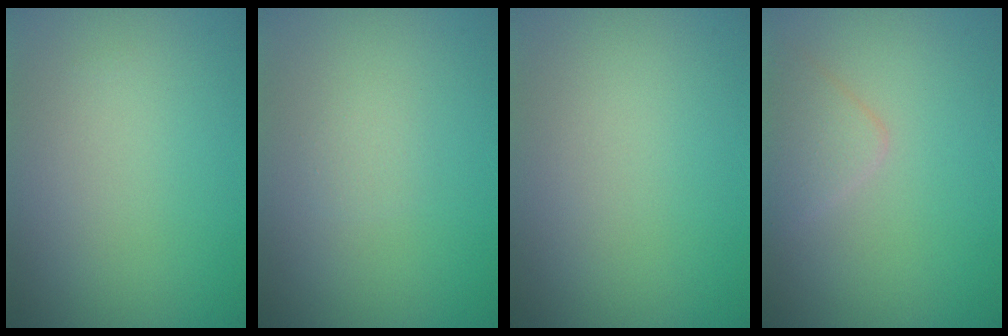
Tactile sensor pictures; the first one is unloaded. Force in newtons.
{"total": 0.8, "press": 0.8, "slide": 0.0}
{"total": 0.0}
{"total": 2.1, "press": 2.1, "slide": 0.2}